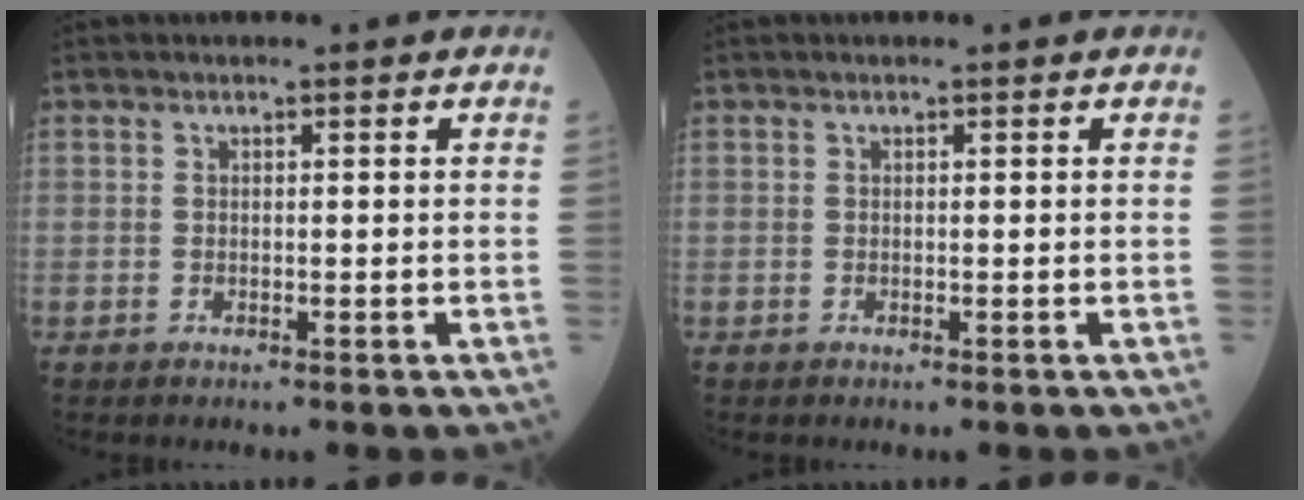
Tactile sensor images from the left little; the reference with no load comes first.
{"total": 0.0}